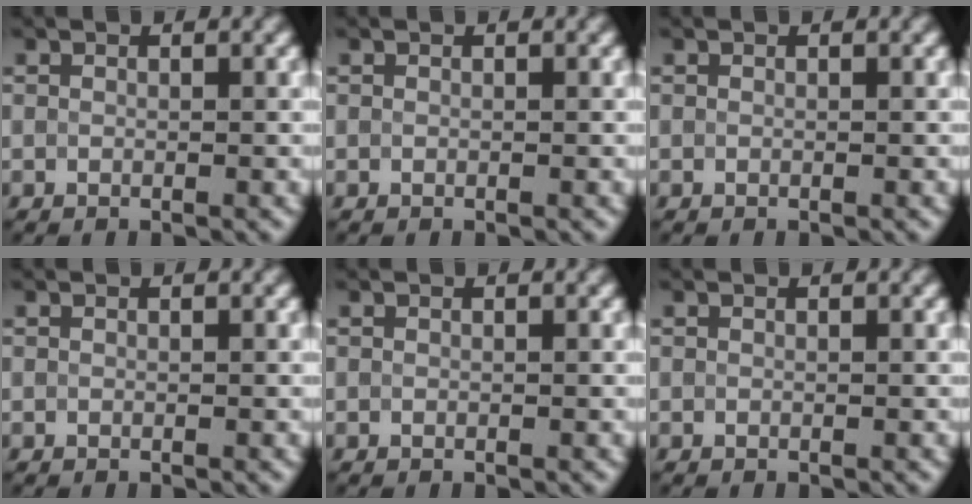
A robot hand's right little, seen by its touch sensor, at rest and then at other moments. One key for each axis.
{"total": 0.0}
{"total": 0.0}
{"total": 0.0}
{"total": 0.0}
{"total": 0.0}